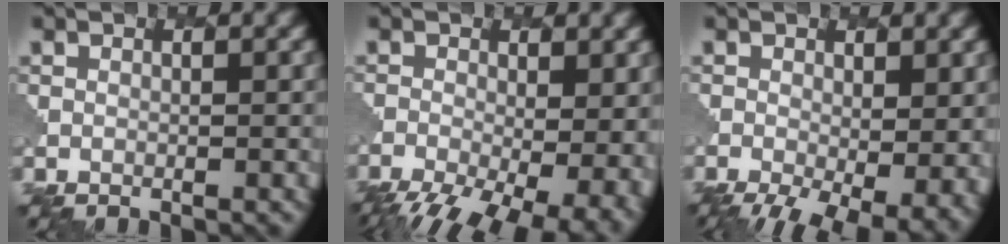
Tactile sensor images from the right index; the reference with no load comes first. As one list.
[{"total": 12.8, "force": [-6.9, 6.2, 8.9], "torque": [-0.129, -0.042, -0.074]}, {"total": 8.2, "force": [-2.8, 3.6, 6.8], "torque": [-0.098, -0.029, -0.033]}]